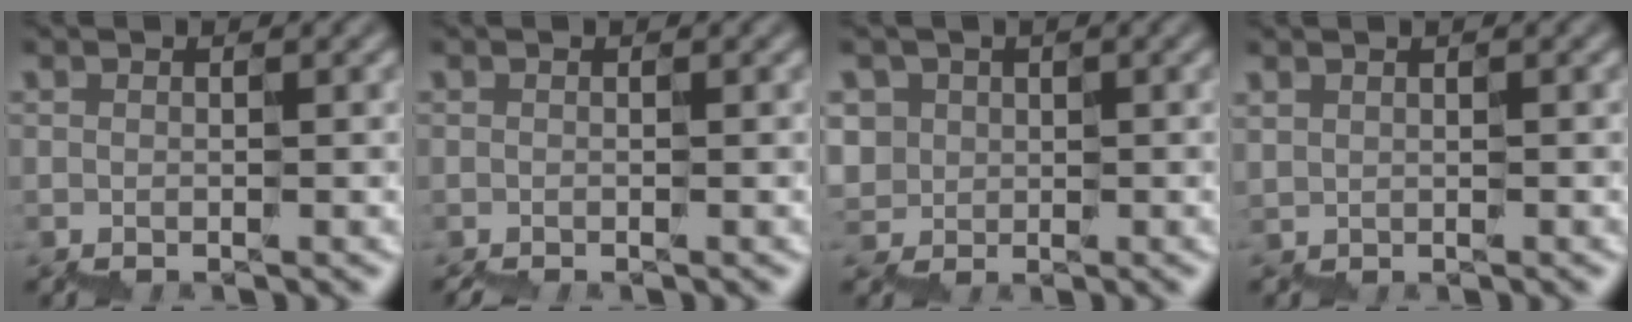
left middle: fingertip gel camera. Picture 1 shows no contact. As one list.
[{"total": 1.5, "force": [-1.3, 0.3, 0.5], "torque": [-0.007, 0.005, -0.011]}, {"total": 2.8, "force": [0.1, 2.8, -0.4], "torque": [0.017, 0.023, 0.004]}, {"total": 0.5, "force": [0.4, -0.2, -0.3], "torque": [0.005, 0.002, 0.013]}]